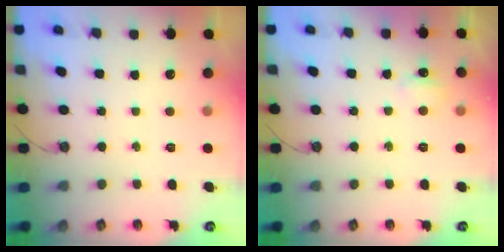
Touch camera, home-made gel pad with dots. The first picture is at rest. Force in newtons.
{"total": 5.2, "press": 5.1, "slide": 0.9}